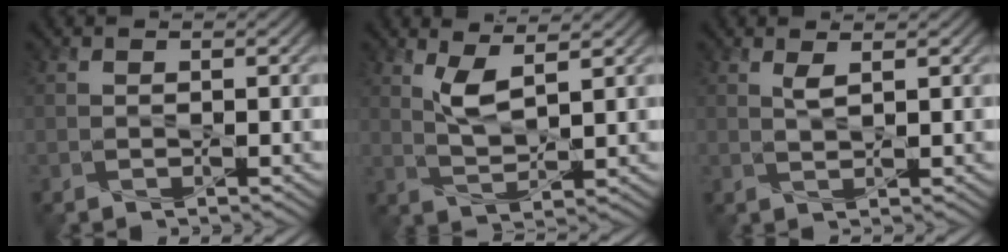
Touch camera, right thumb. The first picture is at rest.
{"total": 4.4, "force": [2.3, 1.3, 3.5], "torque": [-0.085, -0.005, 0.047]}
{"total": 1.6, "force": [0.9, 0.3, 1.3], "torque": [-0.033, 0.001, 0.019]}